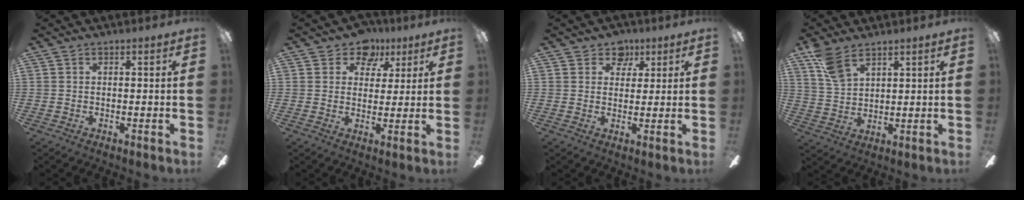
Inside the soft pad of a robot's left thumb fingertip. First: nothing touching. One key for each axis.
{"total": 7.7, "fx": 4.5, "fy": 5.6, "fz": 2.7, "tx": -0.036, "ty": -0.017, "tz": 0.079}
{"total": 5.3, "fx": 3.2, "fy": 4.1, "fz": 1.3, "tx": -0.018, "ty": -0.008, "tz": 0.056}
{"total": 8.0, "fx": 5.9, "fy": 3.4, "fz": 4.1, "tx": -0.090, "ty": -0.019, "tz": 0.113}